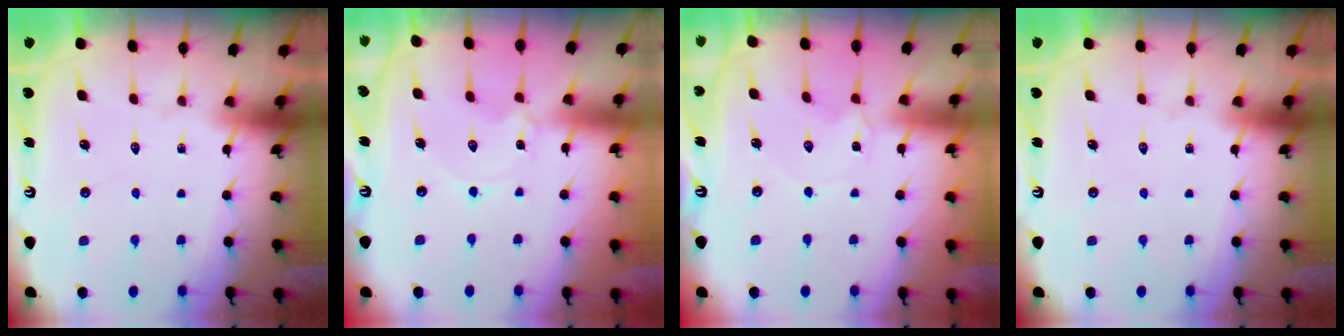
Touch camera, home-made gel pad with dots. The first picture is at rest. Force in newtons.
{"total": 1.5, "press": 1.5, "slide": 0.2}
{"total": 1.4, "press": 1.4, "slide": 0.2}
{"total": 0.0}